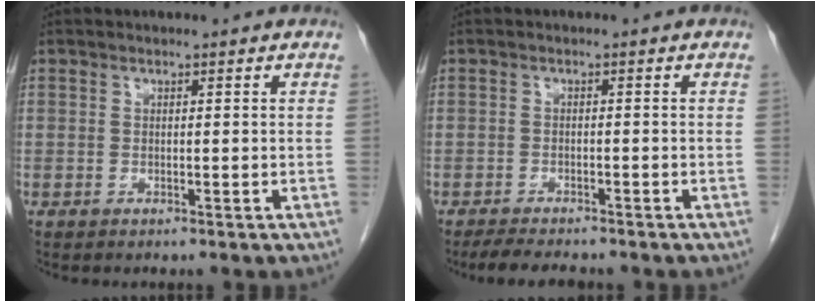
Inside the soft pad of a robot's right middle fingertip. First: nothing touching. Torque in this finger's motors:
{"motor_torque": [0.13, -0.01, 0.00, 0.00]}